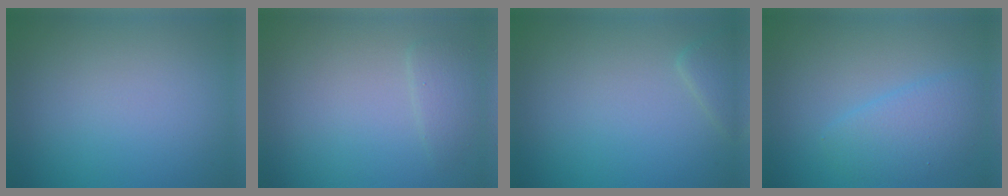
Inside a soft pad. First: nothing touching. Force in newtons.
{"total": 1.4, "press": 1.4, "slide": 0.1}
{"total": 0.9, "press": 0.9, "slide": 0.1}
{"total": 3.0, "press": 3.0, "slide": 0.2}